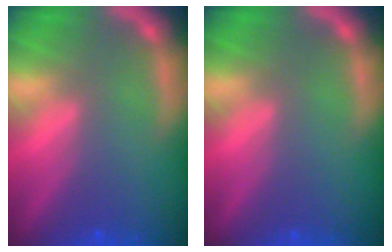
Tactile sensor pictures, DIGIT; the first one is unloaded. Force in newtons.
{"total": 0.0}